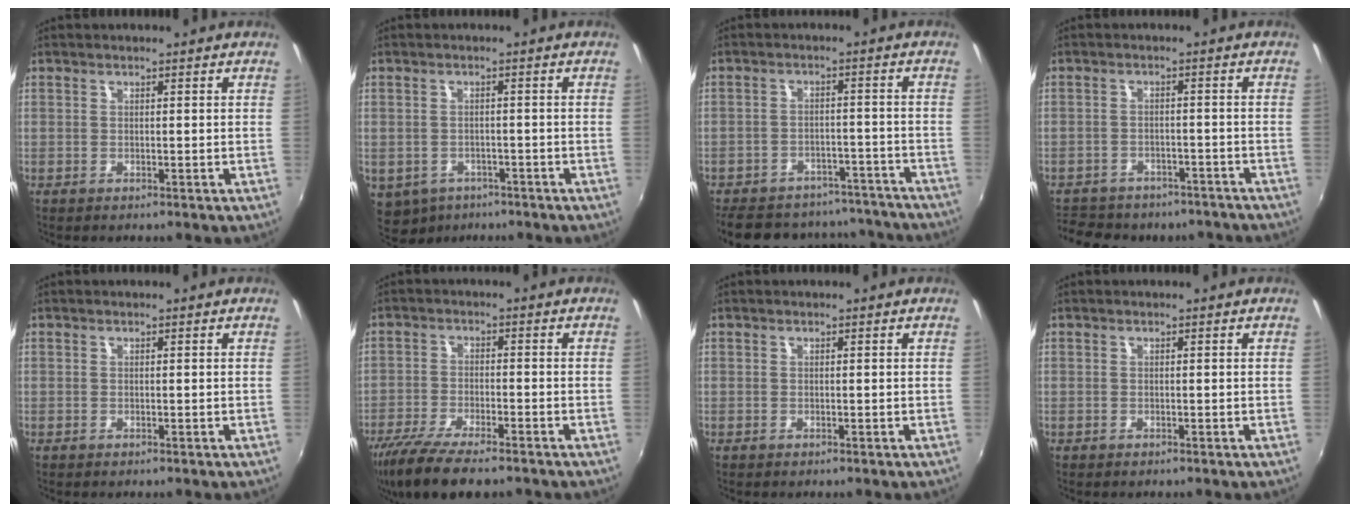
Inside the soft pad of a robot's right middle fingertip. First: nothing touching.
{"total": 8.1, "force": [-4.4, 5.9, 3.3], "torque": [-0.090, -0.026, -0.055]}
{"total": 22.7, "force": [-19.4, 8.9, 7.5], "torque": [-0.162, 0.036, -0.237]}
{"total": 15.5, "force": [-12.5, 7.2, 5.8], "torque": [-0.138, -0.002, -0.163]}
{"total": 0.0}
{"total": 12.0, "force": [-9.2, 2.9, 7.1], "torque": [-0.164, -0.041, -0.166]}
{"total": 0.0}
{"total": 0.0}